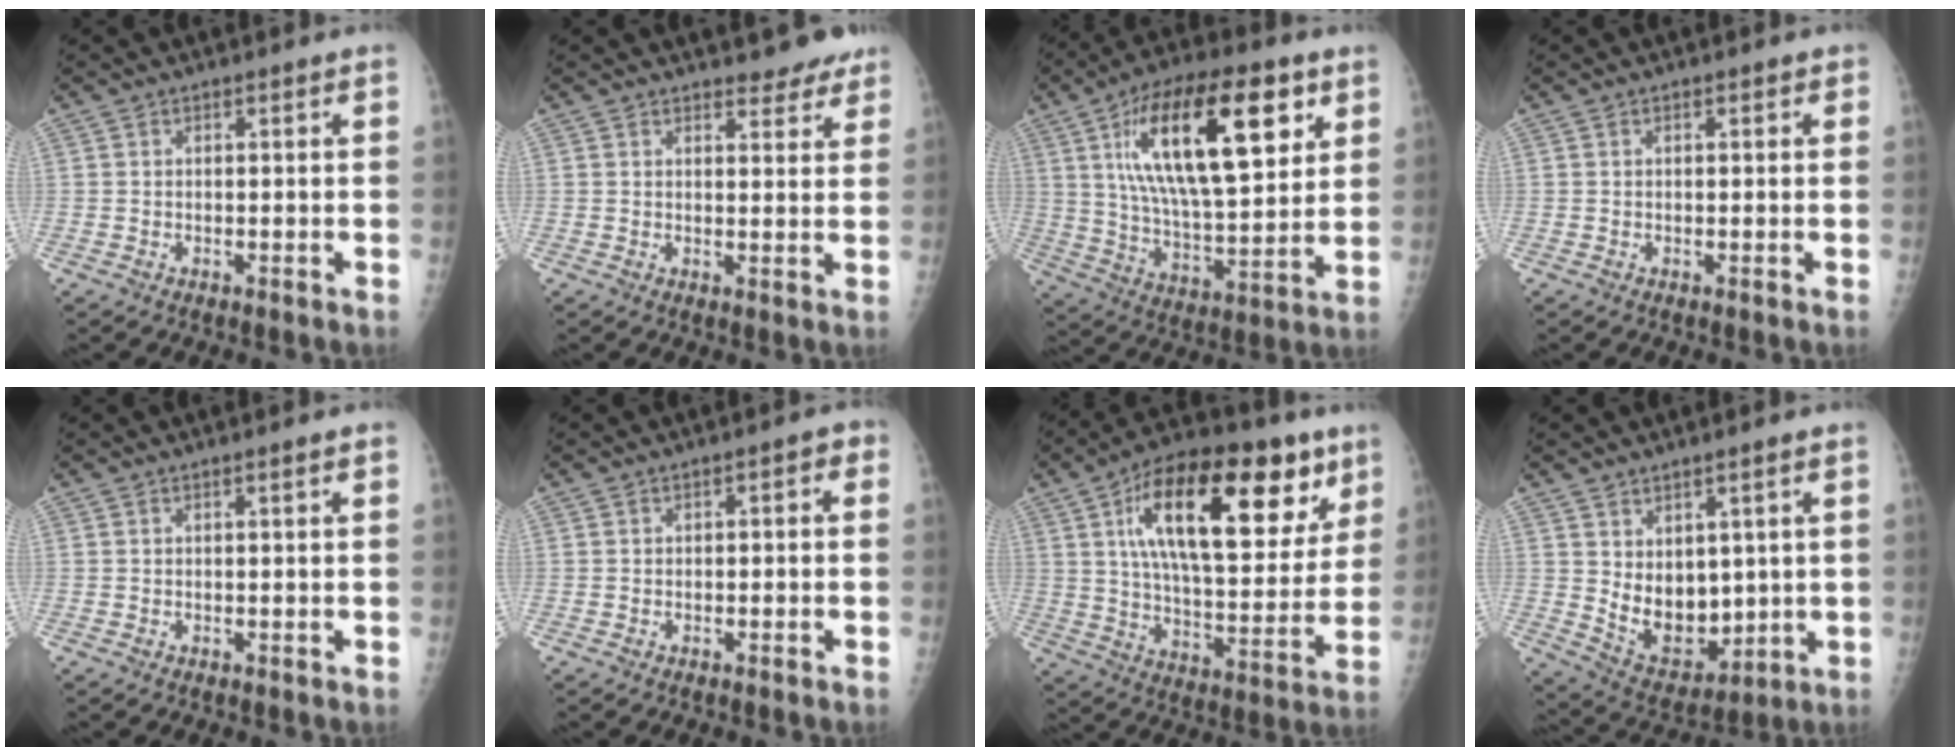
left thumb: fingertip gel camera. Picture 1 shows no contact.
{"total": 5.0, "force": [4.4, 1.8, 1.6], "torque": [0.006, -0.023, 0.049]}
{"total": 25.5, "force": [9.8, 10.1, 21.2], "torque": [-0.339, -0.022, 0.162]}
{"total": 0.6, "force": [0.2, 0.3, 0.4], "torque": [-0.002, 0.001, 0.000]}
{"total": 0.7, "force": [0.3, -0.1, 0.6], "torque": [-0.012, 0.001, 0.005]}
{"total": 1.9, "force": [-0.2, 1.2, 1.5], "torque": [-0.008, 0.015, -0.009]}
{"total": 28.0, "force": [11.7, 12.4, 22.2], "torque": [-0.311, -0.011, 0.185]}
{"total": 10.9, "force": [1.4, 7.4, 7.9], "torque": [-0.086, -0.029, 0.052]}